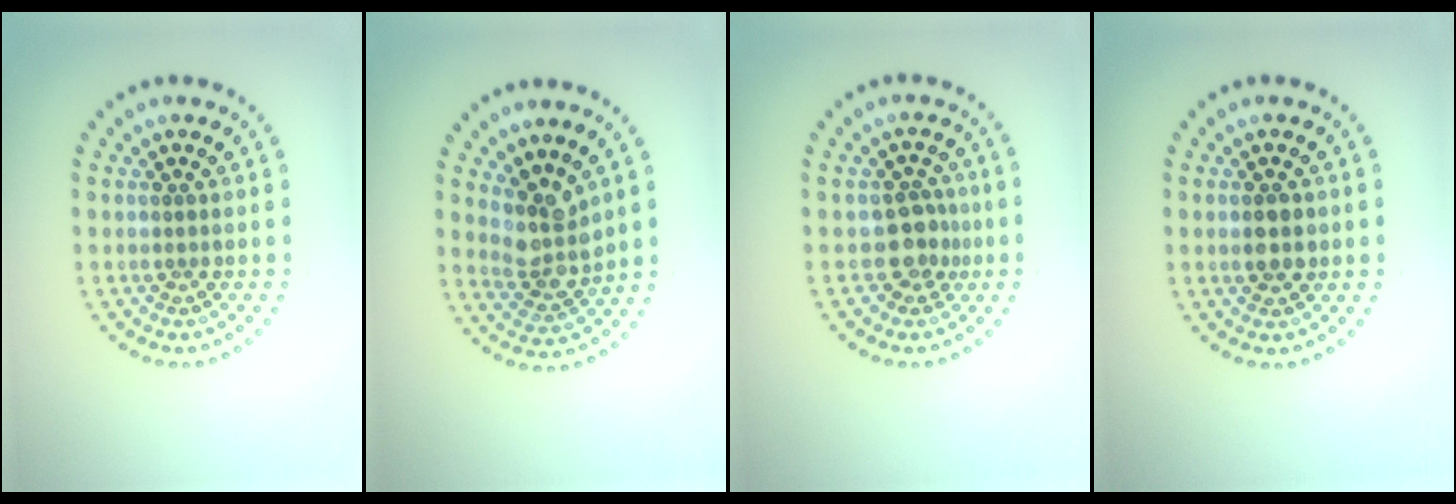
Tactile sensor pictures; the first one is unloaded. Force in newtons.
{"total": 3.8, "press": 3.1, "slide": 2.1}
{"total": 2.7, "press": 2.2, "slide": 1.5}
{"total": 2.0, "press": 2.0, "slide": 0.1}